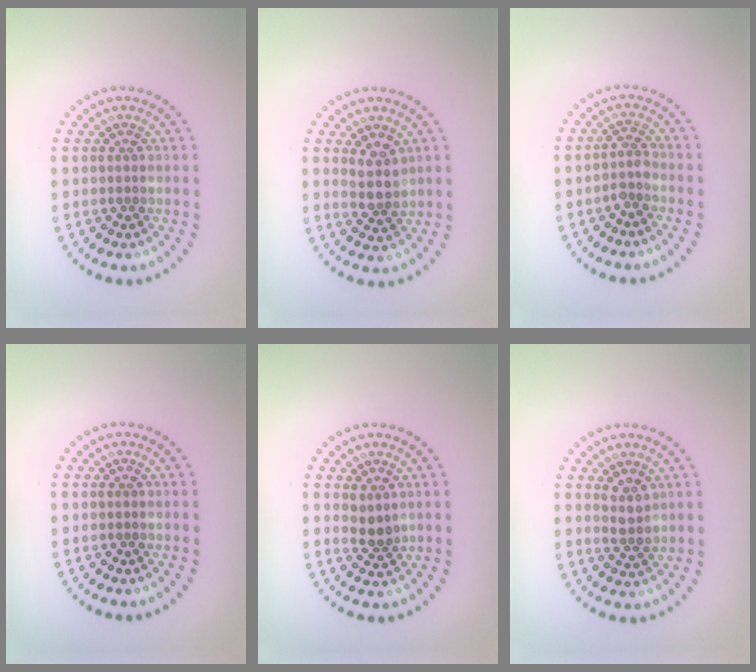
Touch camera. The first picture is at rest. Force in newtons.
{"total": 2.5, "press": 2.2, "slide": 1.2}
{"total": 1.8, "press": 1.3, "slide": 1.2}
{"total": 0.0}
{"total": 1.7, "press": 1.5, "slide": 1.0}
{"total": 1.6, "press": 1.4, "slide": 0.7}